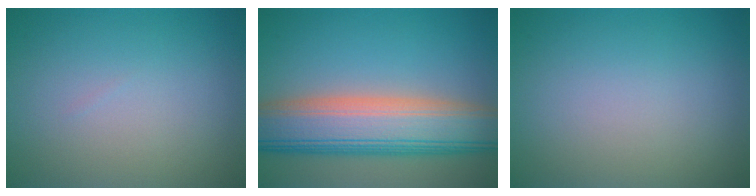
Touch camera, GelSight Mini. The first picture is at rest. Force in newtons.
{"total": 10.7, "press": 10.7, "slide": 0.4}
{"total": 0.0}